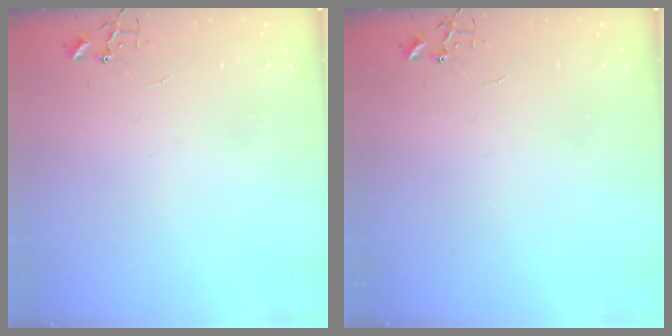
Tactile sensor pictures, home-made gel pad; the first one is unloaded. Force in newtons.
{"total": 0.0}